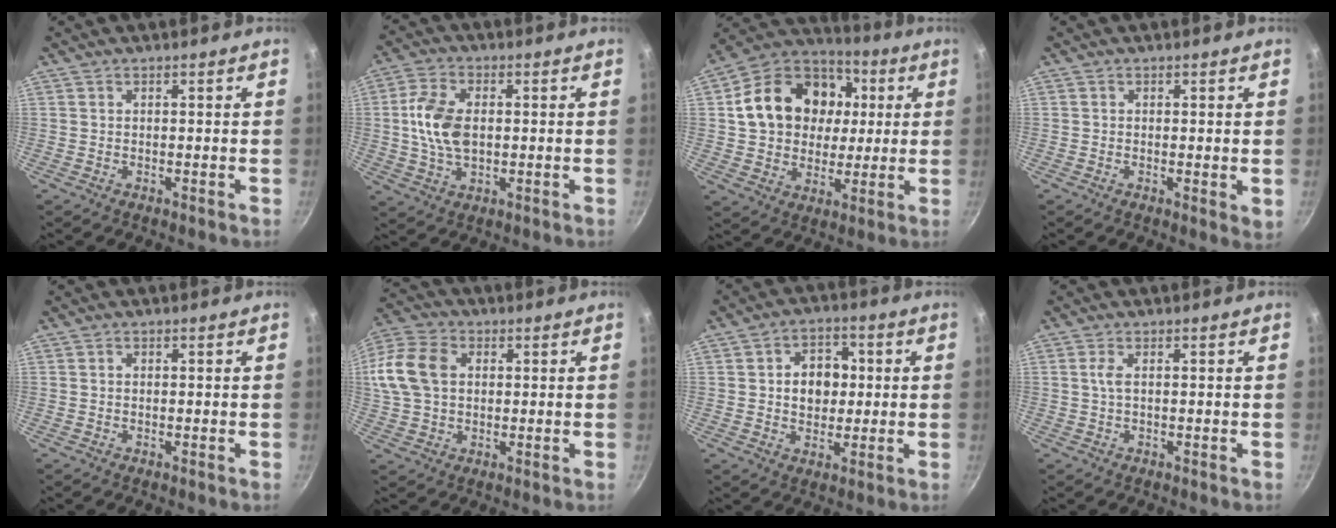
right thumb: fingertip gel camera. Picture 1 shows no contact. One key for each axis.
{"total": 9.7, "fx": 0.3, "fy": 5.8, "fz": 7.8, "tx": -0.148, "ty": 0.011, "tz": 0.001}
{"total": 20.5, "fx": 3.7, "fy": 16.3, "fz": 11.9, "tx": -0.186, "ty": 0.025, "tz": 0.059}
{"total": 2.1, "fx": 0.1, "fy": 0.9, "fz": 1.9, "tx": -0.025, "ty": -0.007, "tz": -0.001}
{"total": 0.0}
{"total": 18.3, "fx": 3.4, "fy": 13.7, "fz": 11.6, "tx": -0.271, "ty": 0.035, "tz": 0.054}
{"total": 8.1, "fx": 0.8, "fy": 6.3, "fz": 4.9, "tx": -0.037, "ty": 0.007, "tz": 0.008}
{"total": 1.6, "fx": 0.0, "fy": 0.3, "fz": 1.6, "tx": -0.041, "ty": 0.002, "tz": 0.001}